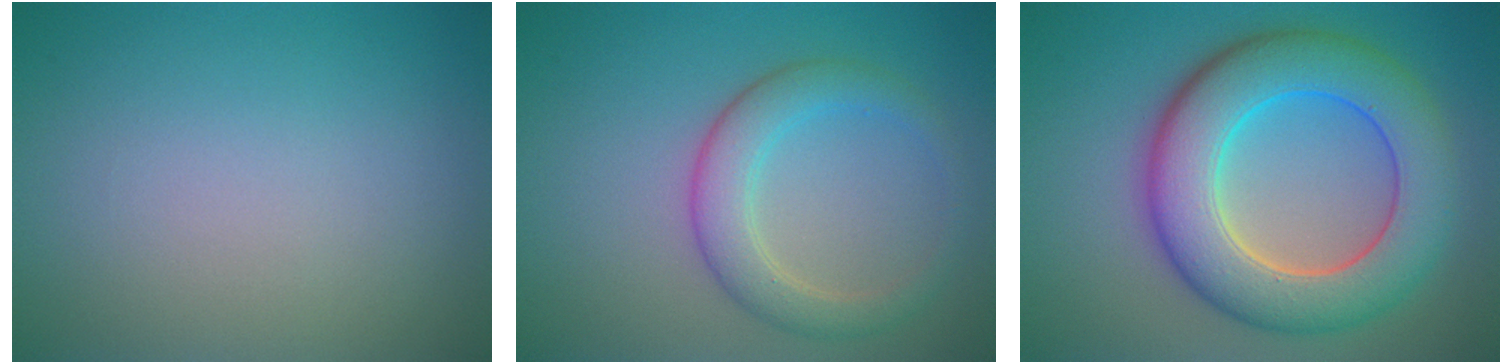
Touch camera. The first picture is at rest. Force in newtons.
{"total": 3.7, "press": 3.7, "slide": 0.0}
{"total": 9.6, "press": 9.6, "slide": 0.6}